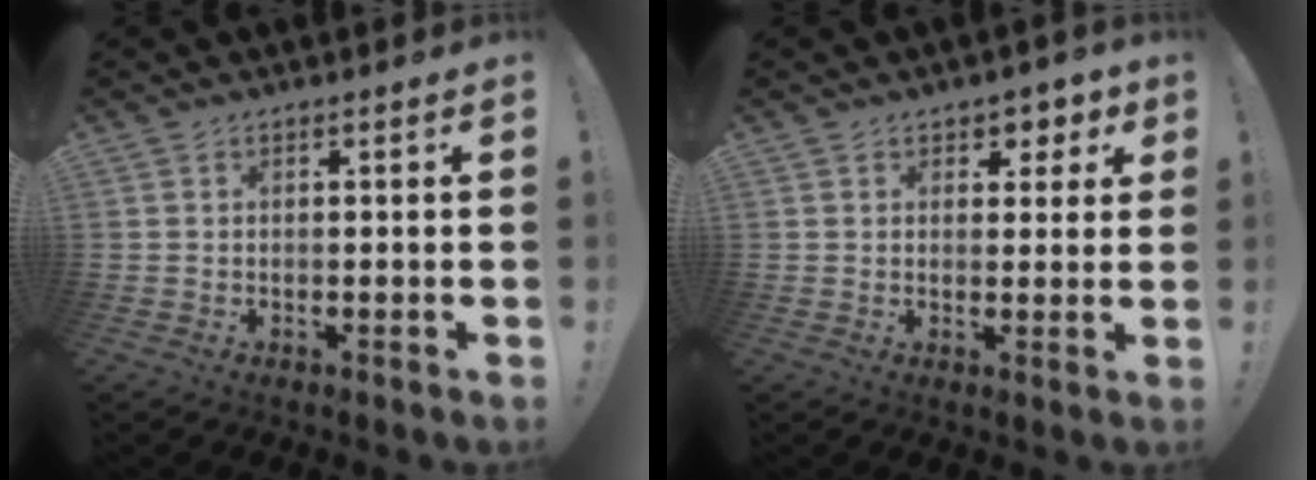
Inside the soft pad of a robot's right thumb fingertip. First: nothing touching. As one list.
[{"total": 4.2, "force": [2.3, 3.3, 1.3], "torque": [0.006, -0.020, 0.037]}]